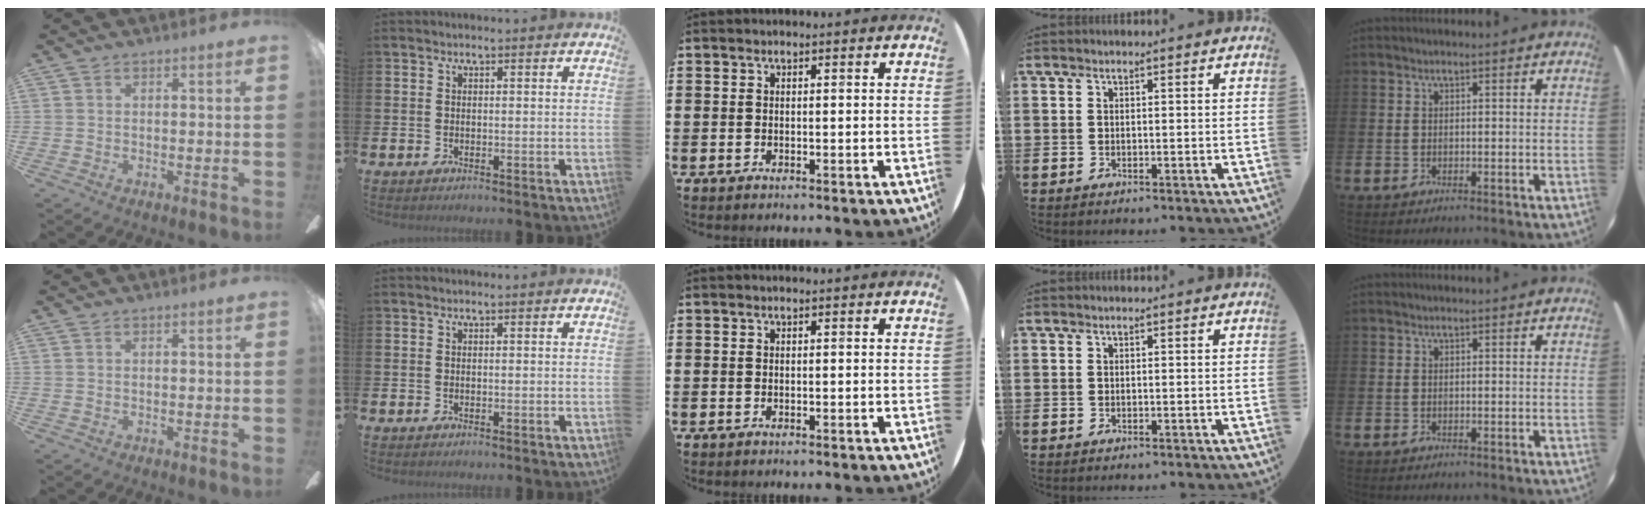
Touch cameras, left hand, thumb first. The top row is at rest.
{}